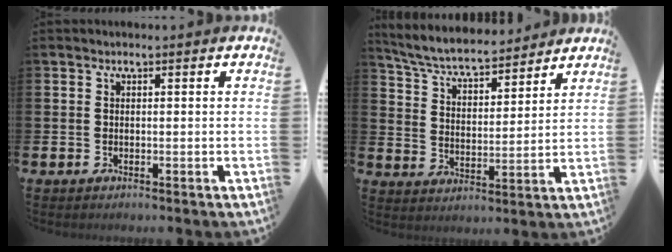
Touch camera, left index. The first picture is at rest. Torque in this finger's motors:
{"motor_torque": [1.06, -1.08, 0.19, 0.16]}